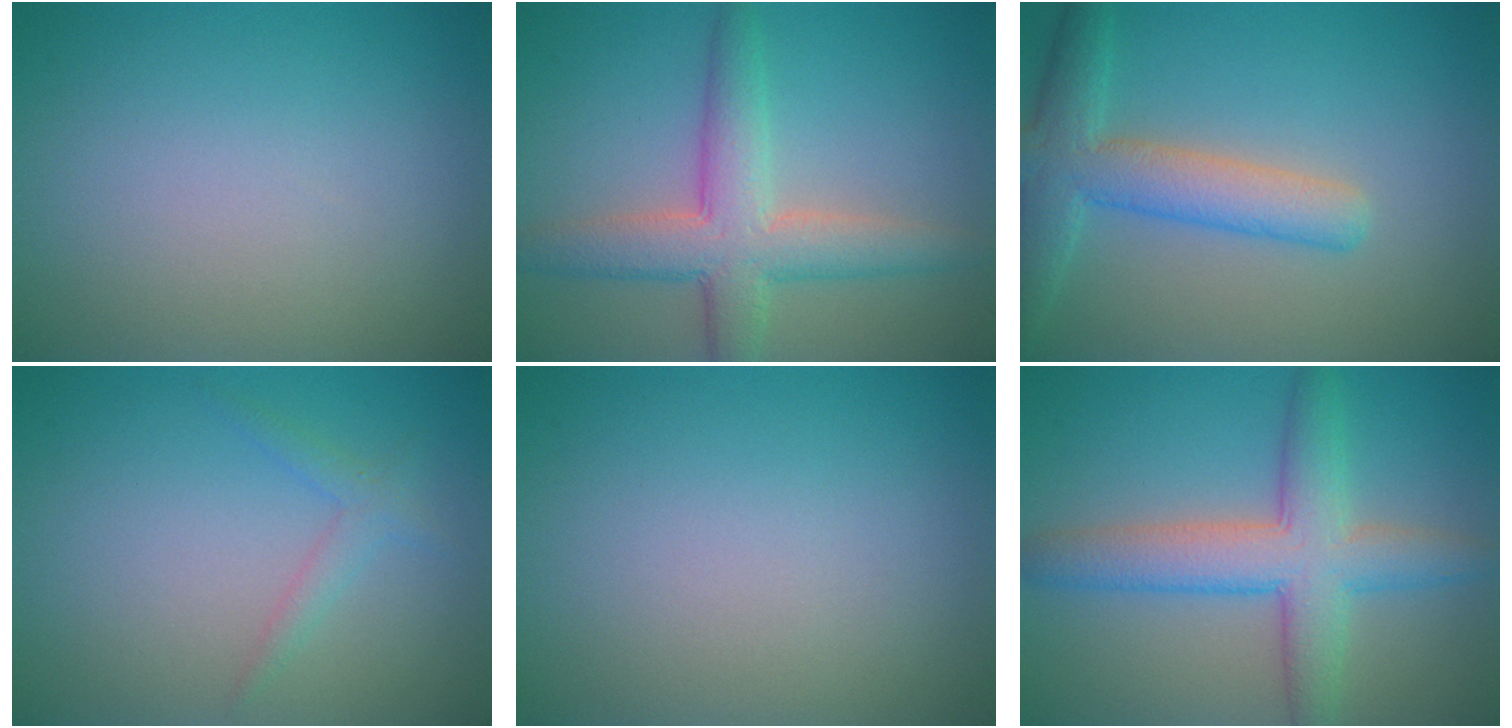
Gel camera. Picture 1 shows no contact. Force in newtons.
{"total": 5.7, "press": 5.7, "slide": 0.2}
{"total": 5.1, "press": 5.1, "slide": 0.2}
{"total": 1.4, "press": 1.4, "slide": 0.1}
{"total": 0.0}
{"total": 6.1, "press": 6.1, "slide": 0.2}